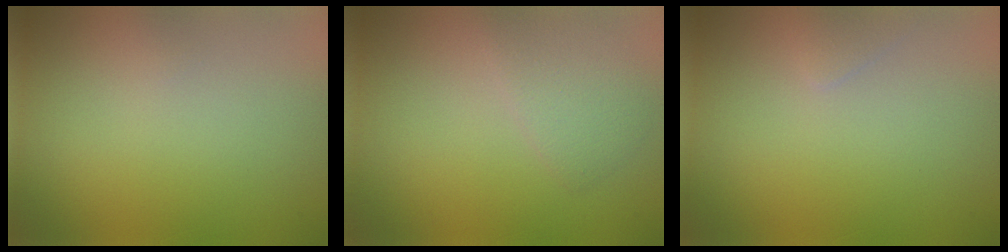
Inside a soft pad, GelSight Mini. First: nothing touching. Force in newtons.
{"total": 2.2, "press": 2.2, "slide": 0.0}
{"total": 0.6, "press": 0.6, "slide": 0.0}